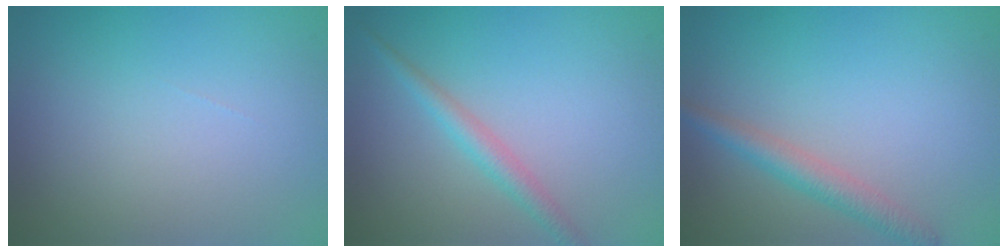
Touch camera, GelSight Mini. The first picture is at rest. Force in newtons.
{"total": 2.0, "press": 2.0, "slide": 0.0}
{"total": 2.4, "press": 2.4, "slide": 0.1}